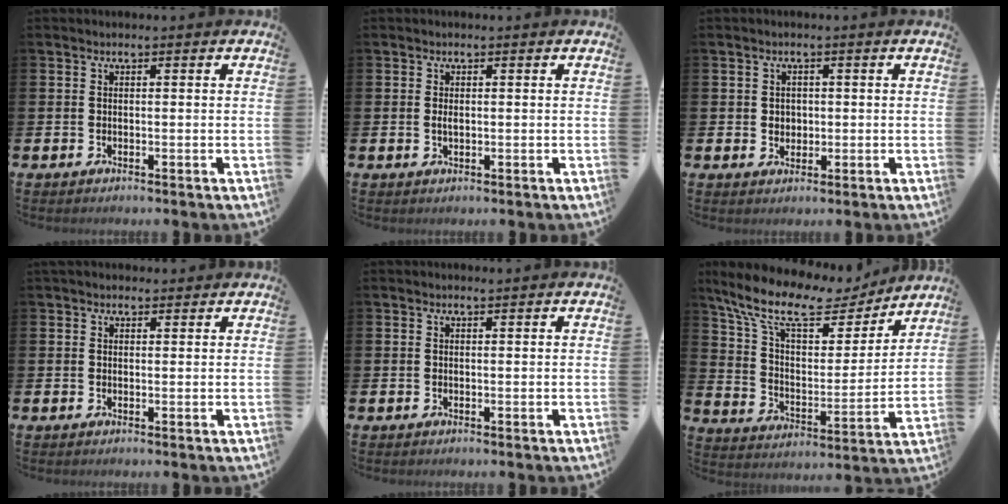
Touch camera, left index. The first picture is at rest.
{"total": 0.9, "force": [0.2, 0.5, 0.7], "torque": [-0.011, 0.002, 0.001]}
{"total": 2.0, "force": [0.6, 1.8, 0.6], "torque": [0.003, 0.002, 0.005]}
{"total": 1.4, "force": [1.2, 0.7, 0.2], "torque": [0.004, 0.003, 0.021]}
{"total": 0.0}
{"total": 12.2, "force": [9.9, 4.3, 5.7], "torque": [-0.149, -0.053, 0.169]}